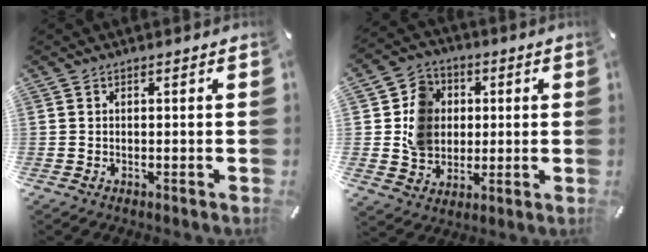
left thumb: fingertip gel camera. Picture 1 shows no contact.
{"total": 10.9, "force": [1.0, 10.0, 4.3], "torque": [-0.076, 0.016, 0.025]}